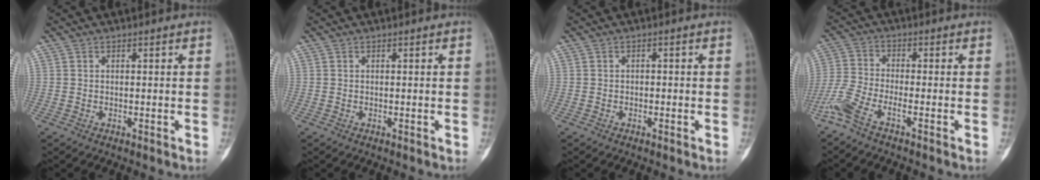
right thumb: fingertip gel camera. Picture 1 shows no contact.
{"total": 0.0}
{"total": 0.7, "force": [-0.3, 0.6, 0.2], "torque": [0.007, 0.005, -0.008]}
{"total": 6.1, "force": [-4.0, 1.1, 4.4], "torque": [-0.121, 0.011, -0.095]}